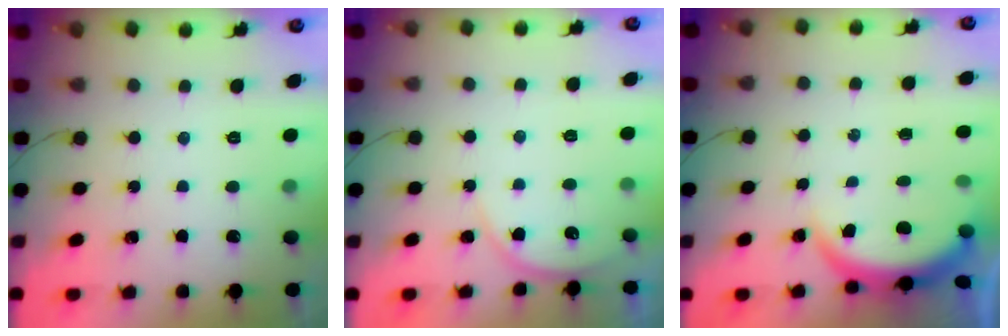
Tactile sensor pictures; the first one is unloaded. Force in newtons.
{"total": 4.9, "press": 4.9, "slide": 0.5}
{"total": 3.9, "press": 3.9, "slide": 0.2}